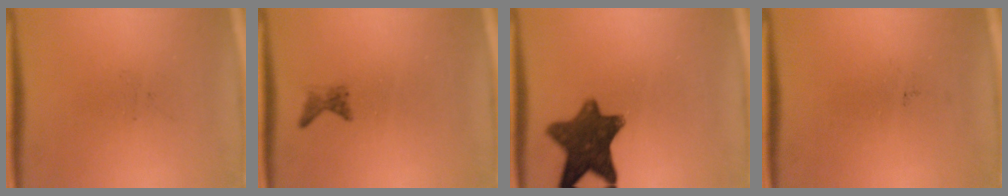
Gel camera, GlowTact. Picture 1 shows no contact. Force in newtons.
{"total": 1.2}
{"total": 10.5}
{"total": 0.0}